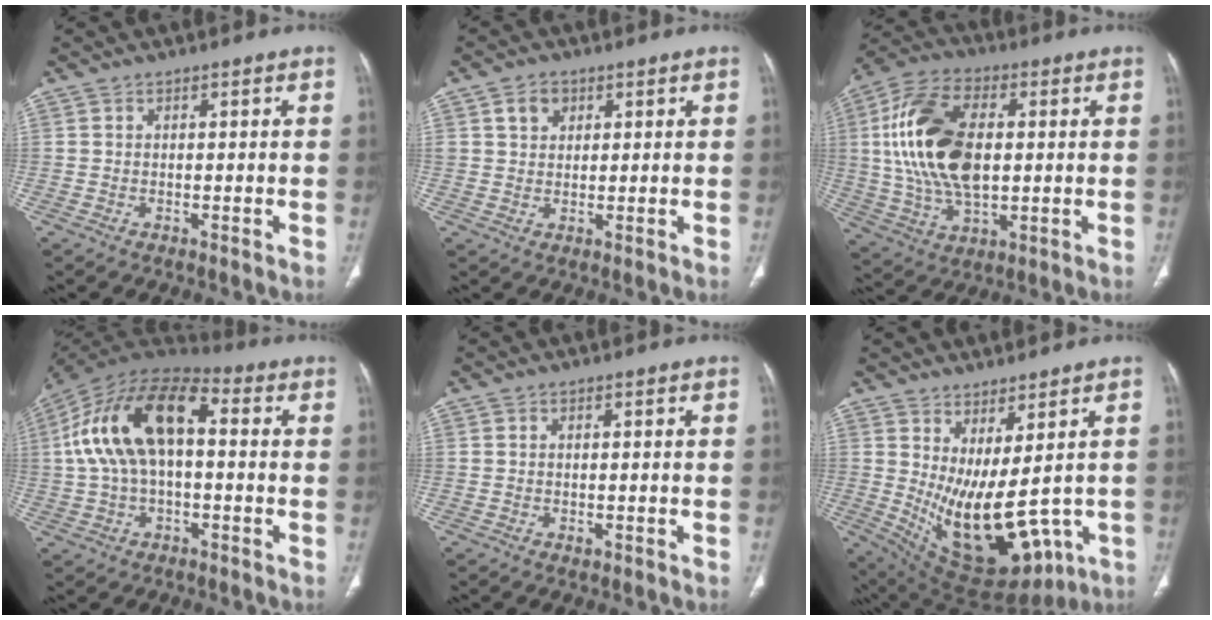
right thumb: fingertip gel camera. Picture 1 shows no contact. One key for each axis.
{"total": 4.0, "fx": 1.8, "fy": 3.1, "fz": 1.7, "tx": -0.013, "ty": -0.007, "tz": 0.032}
{"total": 19.9, "fx": 2.3, "fy": 11.2, "fz": 16.3, "tx": -0.319, "ty": 0.005, "tz": 0.044}
{"total": 18.4, "fx": 2.0, "fy": 9.8, "fz": 15.5, "tx": -0.291, "ty": 0.048, "tz": 0.027}
{"total": 0.8, "fx": -0.3, "fy": 0.4, "fz": 0.6, "tx": -0.010, "ty": -0.003, "tz": -0.002}
{"total": 15.9, "fx": 0.3, "fy": 6.8, "fz": 14.4, "tx": -0.229, "ty": -0.038, "tz": 0.042}